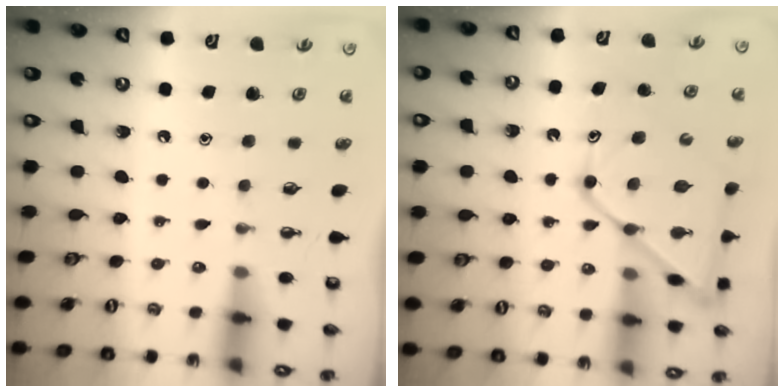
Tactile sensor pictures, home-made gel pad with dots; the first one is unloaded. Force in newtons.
{"total": 15.7, "press": 15.7, "slide": 1.3}